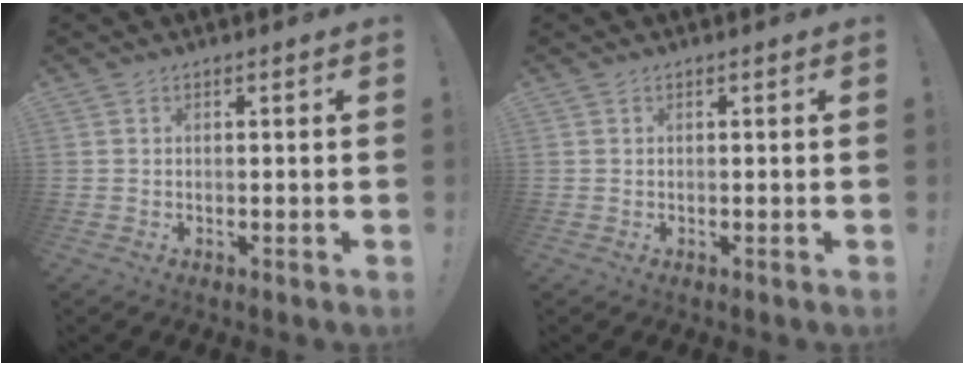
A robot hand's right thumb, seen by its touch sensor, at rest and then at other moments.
{"total": 0.0}